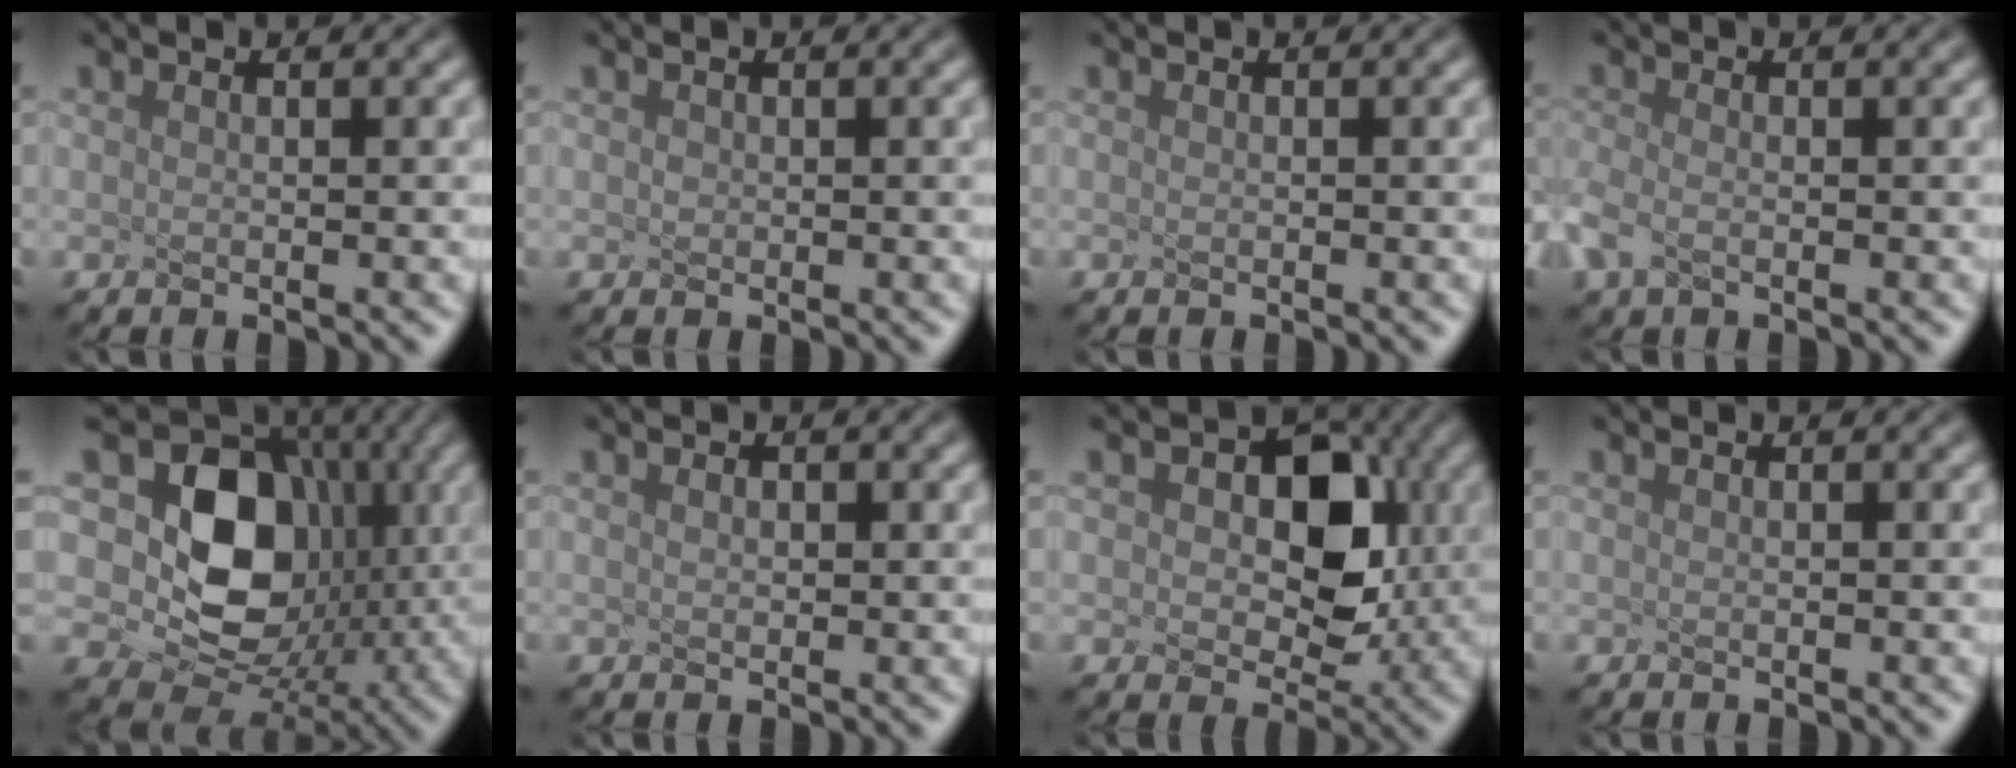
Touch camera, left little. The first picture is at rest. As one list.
[{"total": 1.3, "force": [-0.5, -0.7, -0.9], "torque": [-0.008, -0.009, 0.020]}, {"total": 0.0}, {"total": 1.6, "force": [-1.5, -0.5, 0.2], "torque": [-0.040, -0.001, 0.005]}, {"total": 9.6, "force": [0.0, 7.9, 5.5], "torque": [-0.118, -0.021, 0.034]}, {"total": 1.0, "force": [-0.5, -0.6, -0.6], "torque": [-0.017, -0.009, 0.027]}, {"total": 6.7, "force": [0.3, 4.6, 4.8], "torque": [-0.106, -0.009, 0.037]}, {"total": 0.0}]